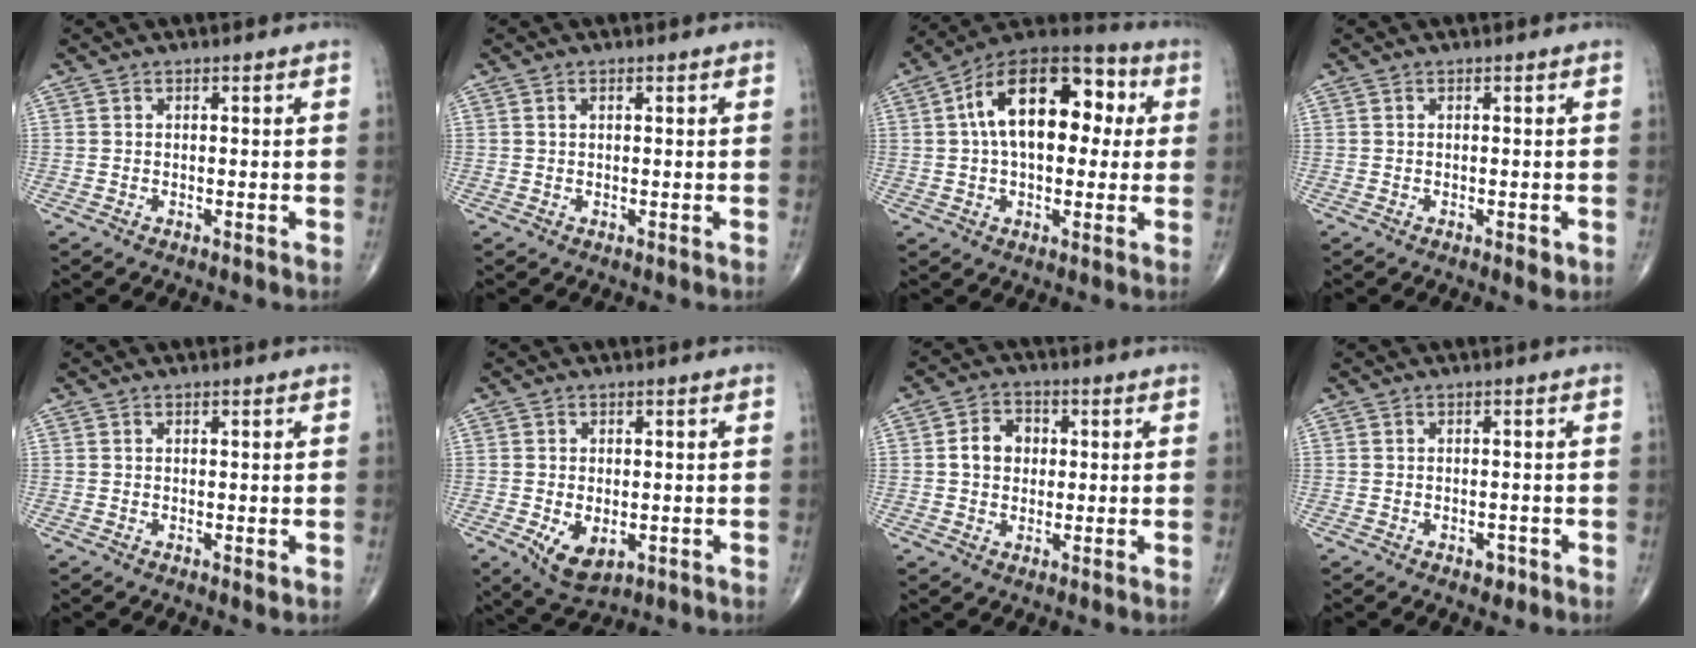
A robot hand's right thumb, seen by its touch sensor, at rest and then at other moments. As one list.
[{"total": 0.6, "force": [0.3, 0.3, 0.5], "torque": [-0.011, 0.004, 0.005]}, {"total": 19.3, "force": [3.7, 10.9, 15.5], "torque": [-0.216, 0.034, 0.046]}, {"total": 1.7, "force": [-0.5, 0.6, 1.4], "torque": [-0.017, -0.003, -0.005]}, {"total": 0.9, "force": [0.0, 0.3, 0.8], "torque": [-0.013, -0.004, 0.002]}, {"total": 6.6, "force": [-1.8, 3.8, 5.0], "torque": [-0.078, -0.008, -0.018]}, {"total": 5.8, "force": [0.5, 4.7, 3.4], "torque": [-0.041, 0.012, 0.004]}, {"total": 1.8, "force": [-1.0, 1.0, 1.0], "torque": [-0.007, 0.003, -0.012]}]